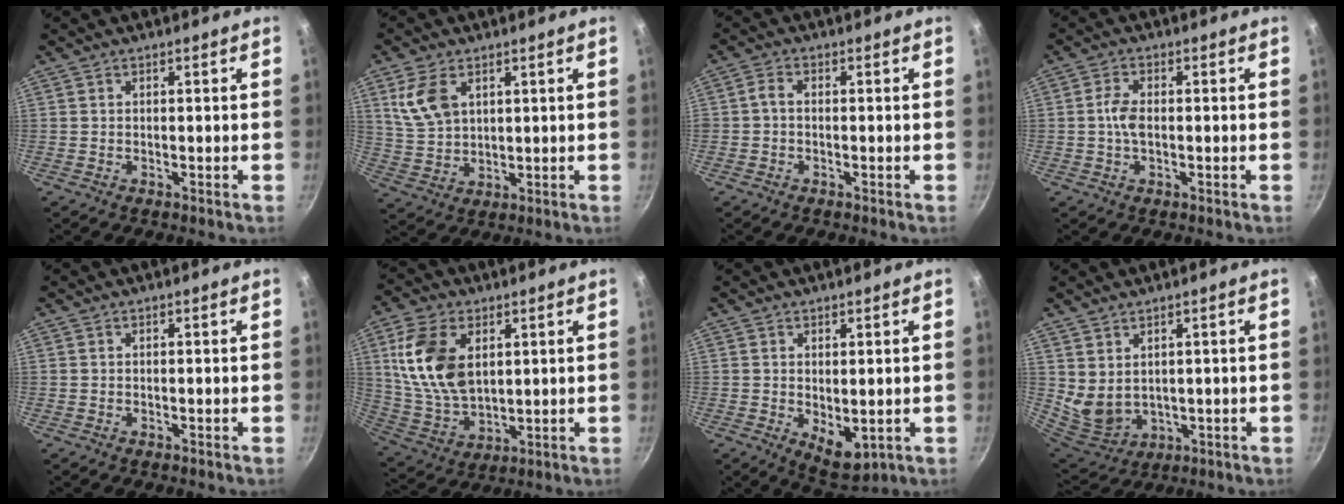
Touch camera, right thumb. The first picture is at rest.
{"total": 8.3, "force": [3.4, 5.2, 5.5], "torque": [-0.100, -0.013, 0.077]}
{"total": 2.0, "force": [-0.6, 1.3, 1.5], "torque": [-0.033, 0.012, -0.018]}
{"total": 3.9, "force": [-0.3, 2.1, 3.3], "torque": [-0.068, 0.008, -0.011]}
{"total": 0.0}
{"total": 15.4, "force": [4.1, 9.5, 11.4], "torque": [-0.202, -0.015, 0.093]}
{"total": 6.0, "force": [-0.1, 3.2, 5.1], "torque": [-0.057, -0.017, 0.012]}
{"total": 6.8, "force": [2.7, 4.8, 4.0], "torque": [-0.067, -0.030, 0.075]}